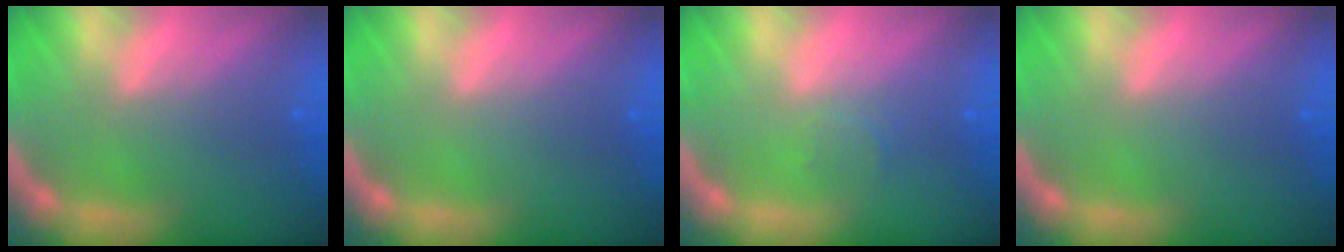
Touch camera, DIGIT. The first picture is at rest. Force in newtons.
{"total": 0.0}
{"total": 1.0}
{"total": 0.0}